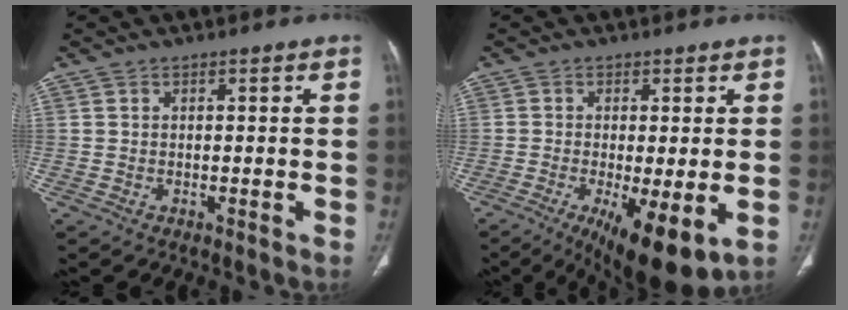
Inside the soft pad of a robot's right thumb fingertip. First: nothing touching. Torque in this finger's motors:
{"motor_torque": [0.16, 0.41, 0.14, 0.03, 0.21]}